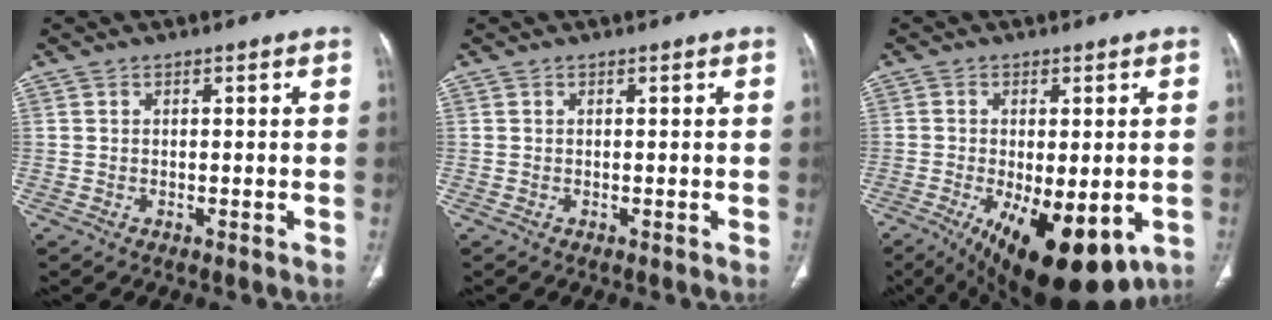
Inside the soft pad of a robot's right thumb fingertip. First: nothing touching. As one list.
[{"total": 0.0}, {"total": 17.7, "force": [-7.1, 7.5, 14.4], "torque": [-0.197, -0.019, -0.089]}]